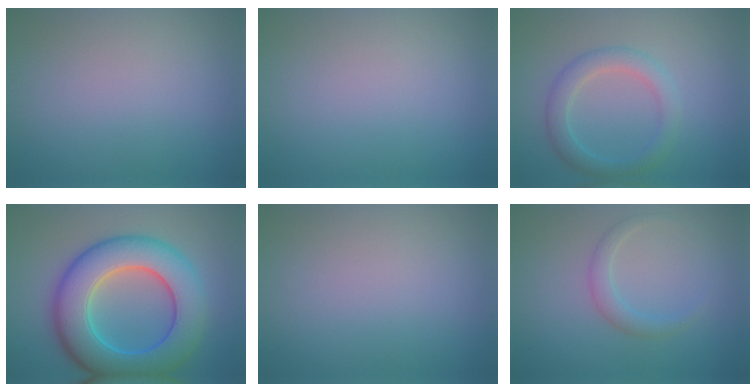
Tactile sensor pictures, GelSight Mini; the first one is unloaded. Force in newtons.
{"total": 0.0}
{"total": 3.0, "press": 3.0, "slide": 0.0}
{"total": 10.8, "press": 10.8, "slide": 0.1}
{"total": 0.0}
{"total": 1.7, "press": 1.7, "slide": 0.1}